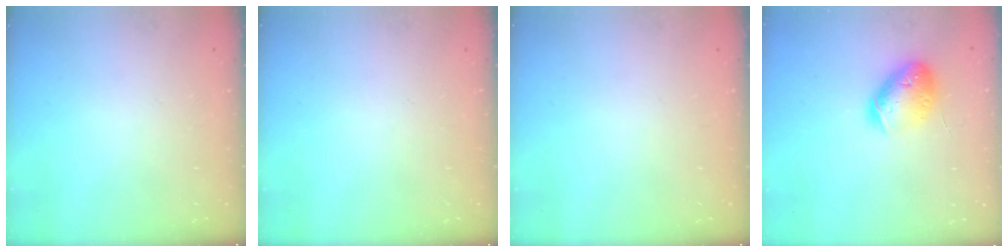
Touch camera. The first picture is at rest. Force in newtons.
{"total": 0.0}
{"total": 0.0}
{"total": 13.9, "press": 13.8, "slide": 2.2}